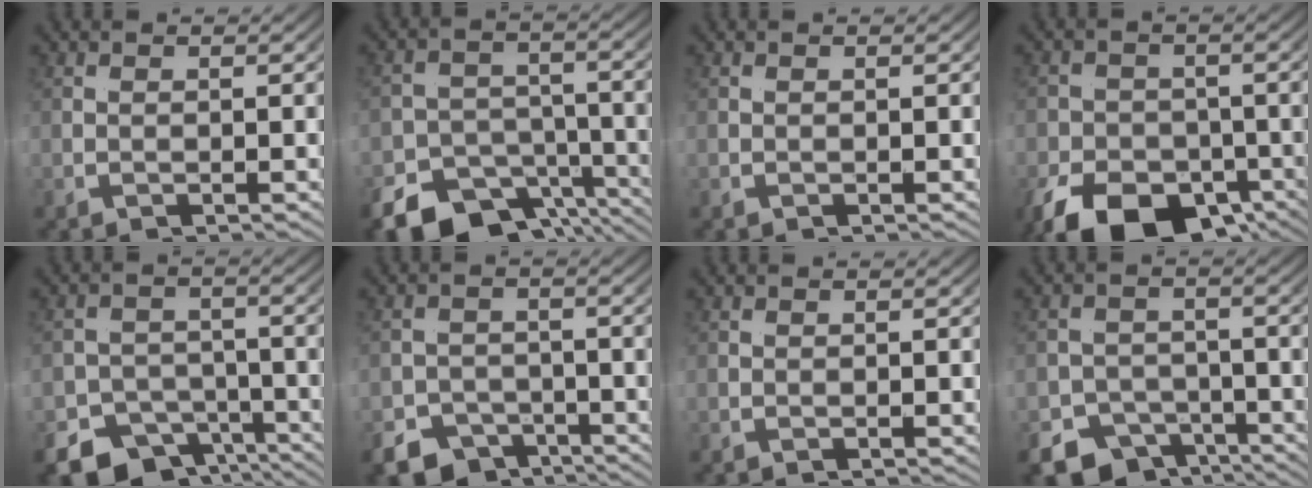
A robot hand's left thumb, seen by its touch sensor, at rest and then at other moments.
{"total": 7.8, "force": [-5.8, 4.4, 2.8], "torque": [-0.044, -0.023, -0.099]}
{"total": 0.0}
{"total": 8.3, "force": [-2.9, 5.7, 5.2], "torque": [-0.087, -0.018, -0.052]}
{"total": 7.8, "force": [-4.5, 5.8, 2.7], "torque": [-0.051, -0.037, -0.075]}
{"total": 6.3, "force": [-2.9, 5.3, 1.6], "torque": [-0.034, -0.027, -0.052]}
{"total": 0.0}
{"total": 7.9, "force": [-4.0, 6.4, 2.4], "torque": [-0.048, -0.034, -0.069]}